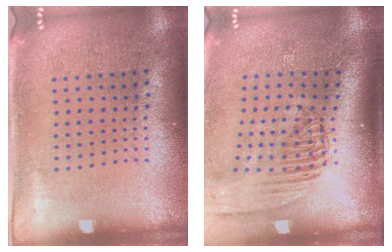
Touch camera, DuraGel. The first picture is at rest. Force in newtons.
{"total": 2.4, "press": 1.8, "slide": 1.5}